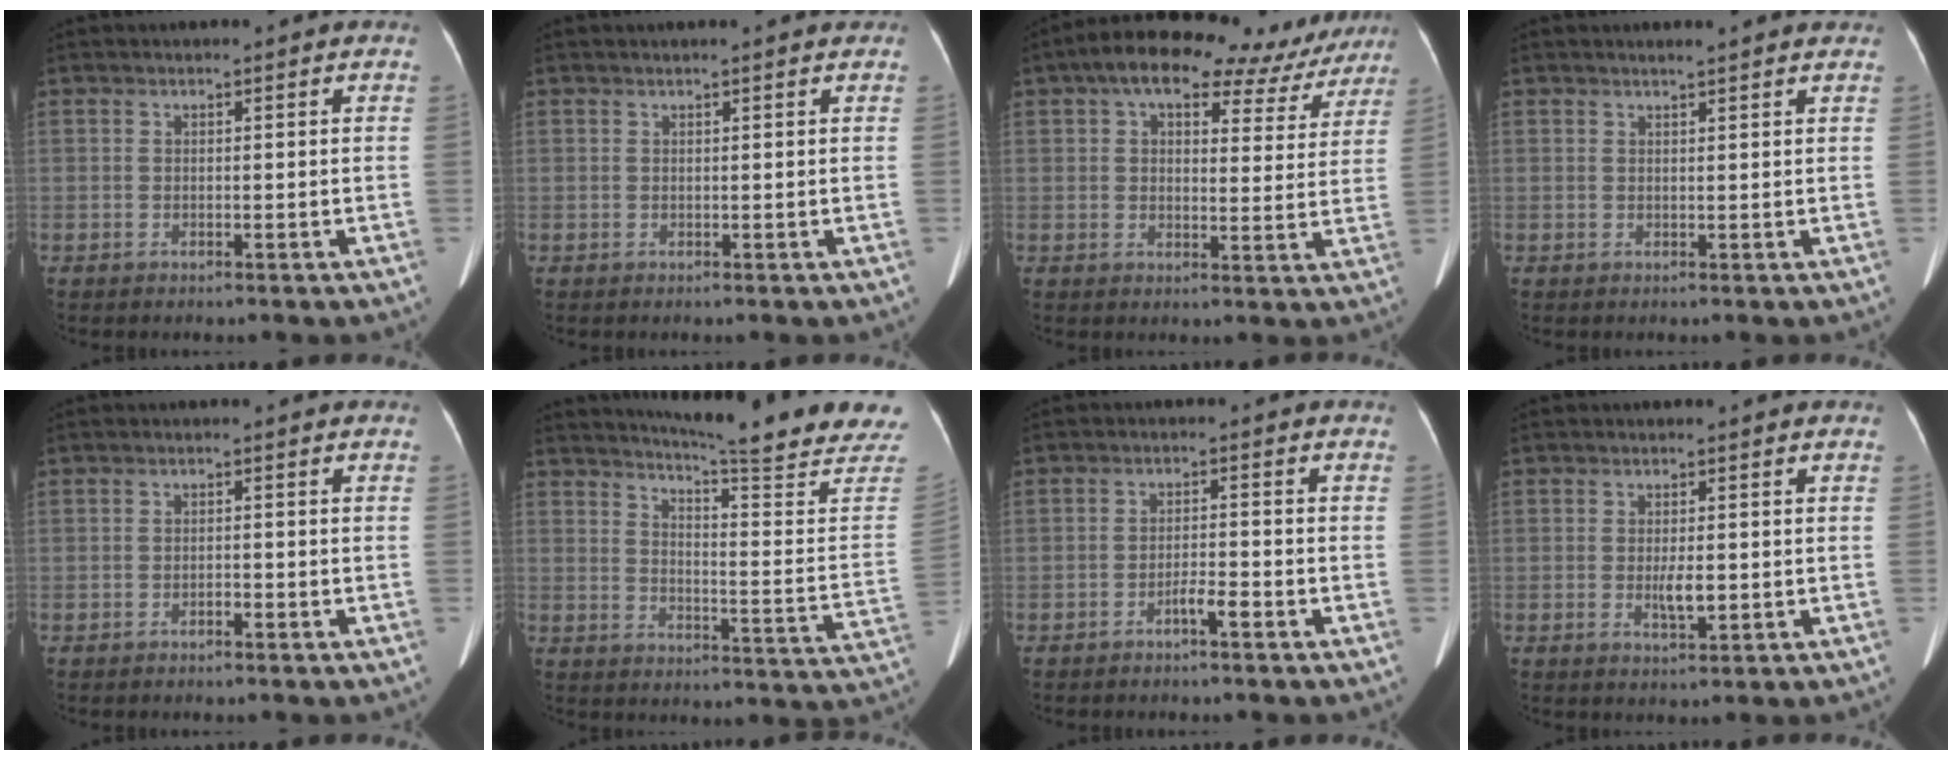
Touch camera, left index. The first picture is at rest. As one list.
[{"total": 2.5, "force": [2.3, 0.4, 0.8], "torque": [-0.010, 0.014, 0.018]}, {"total": 16.5, "force": [12.3, 7.0, 8.5], "torque": [-0.112, 0.048, 0.150]}, {"total": 3.8, "force": [3.5, 0.2, 1.6], "torque": [-0.023, 0.013, 0.036]}, {"total": 1.0, "force": [-0.8, 0.1, 0.6], "torque": [-0.010, 0.001, -0.012]}, {"total": 20.6, "force": [18.5, -0.2, 8.9], "torque": [-0.127, -0.090, 0.221]}, {"total": 2.6, "force": [-1.8, 0.1, 1.9], "torque": [-0.032, 0.000, -0.033]}, {"total": 2.9, "force": [-0.4, 0.7, 2.8], "torque": [-0.052, -0.004, -0.003]}]